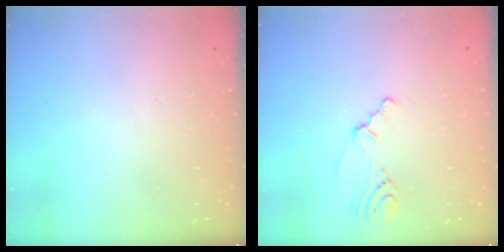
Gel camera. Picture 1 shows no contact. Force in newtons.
{"total": 1.6, "press": 1.5, "slide": 0.6}